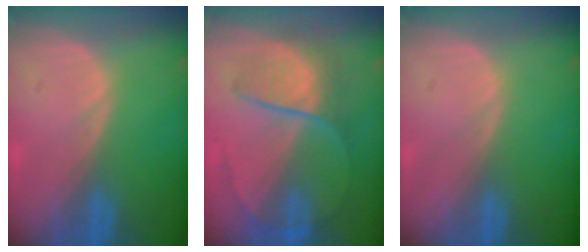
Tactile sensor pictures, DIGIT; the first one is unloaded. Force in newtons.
{"total": 7.1, "press": 6.7, "slide": 2.5}
{"total": 0.0}